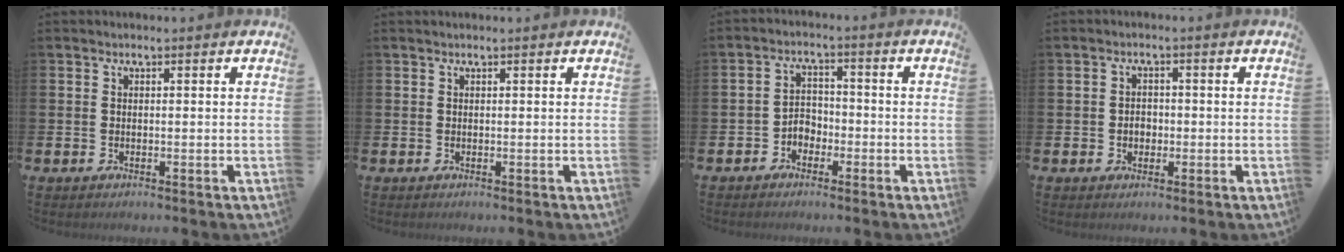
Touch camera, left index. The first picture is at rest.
{"total": 0.0}
{"total": 2.9, "force": [-1.9, 2.0, 0.8], "torque": [-0.023, 0.008, -0.043]}
{"total": 2.1, "force": [-0.3, 1.7, 1.1], "torque": [-0.011, 0.002, -0.011]}